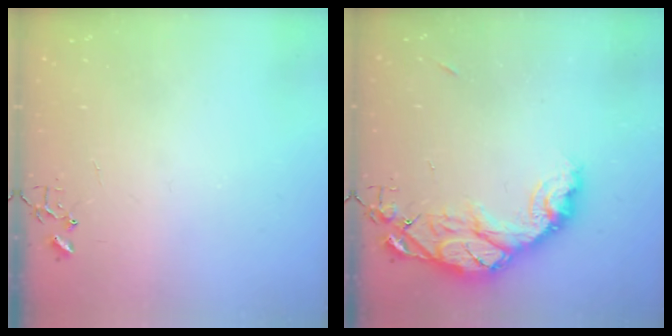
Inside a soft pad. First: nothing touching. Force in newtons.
{"total": 15.7, "press": 15.7, "slide": 1.4}